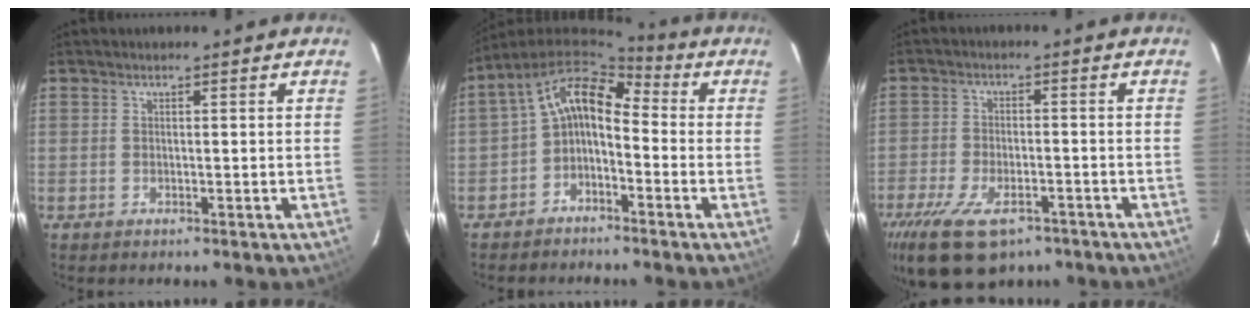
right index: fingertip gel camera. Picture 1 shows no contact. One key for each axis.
{"total": 8.4, "fx": -1.8, "fy": 5.3, "fz": 6.3, "tx": -0.129, "ty": 0.027, "tz": -0.045}
{"total": 14.1, "fx": -9.3, "fy": 6.6, "fz": 8.4, "tx": -0.186, "ty": -0.032, "tz": -0.152}